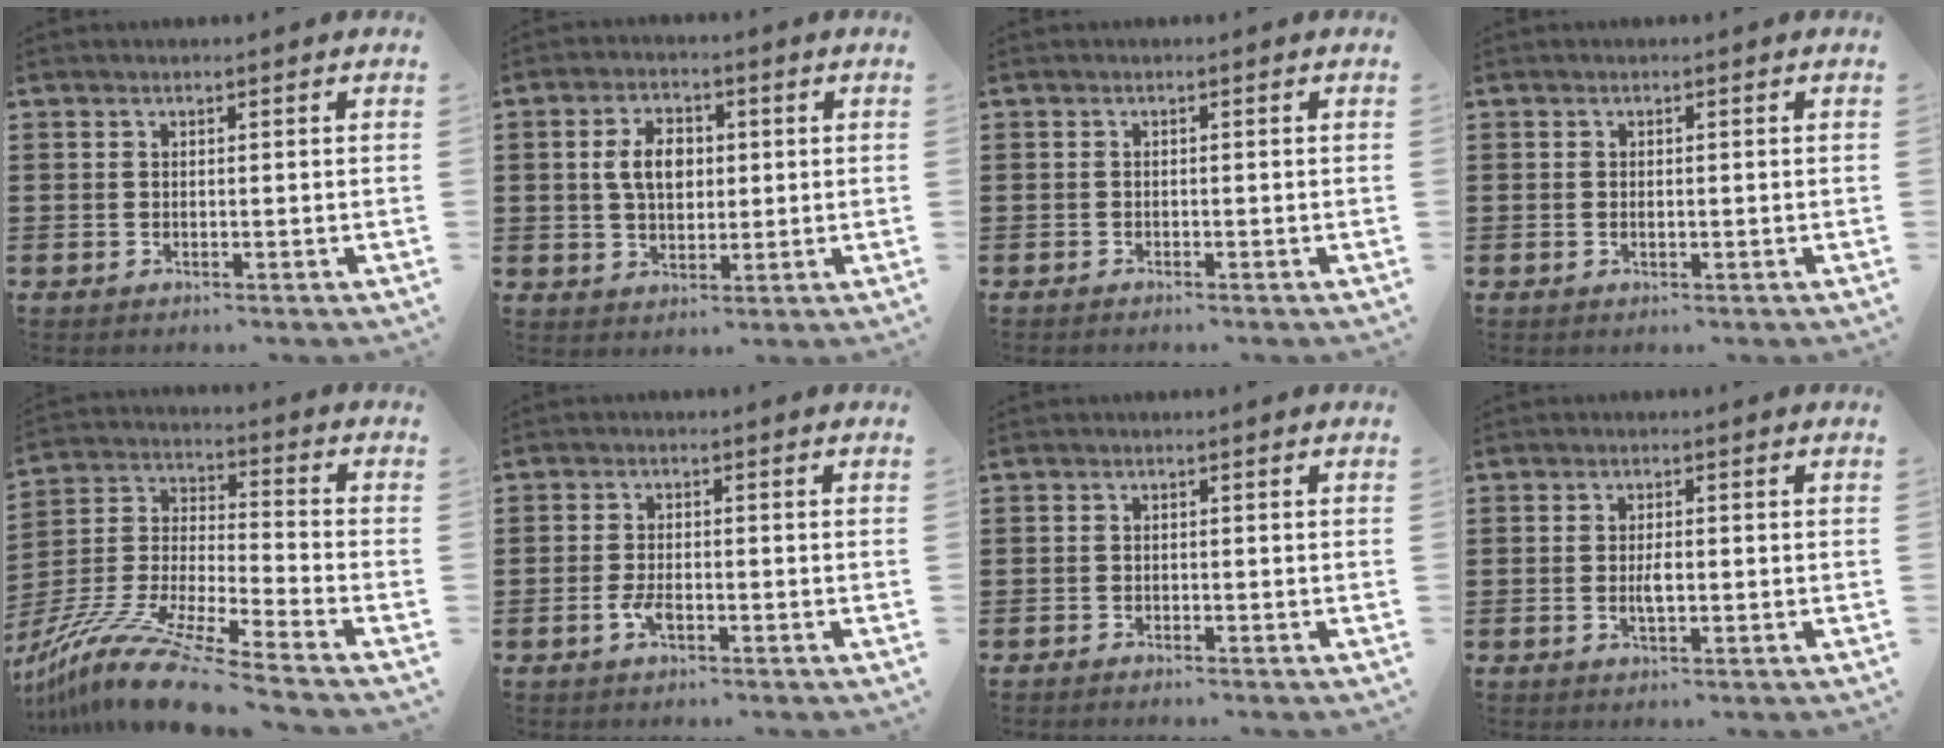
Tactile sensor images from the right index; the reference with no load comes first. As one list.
[{"total": 5.9, "force": [0.8, 3.8, 4.4], "torque": [-0.096, 0.010, 0.007]}, {"total": 0.6, "force": [-0.6, 0.0, 0.0], "torque": [-0.002, -0.001, -0.012]}, {"total": 0.7, "force": [0.0, 0.3, 0.6], "torque": [-0.013, -0.002, 0.000]}, {"total": 11.9, "force": [-10.6, -0.2, 5.4], "torque": [-0.126, 0.001, -0.217]}, {"total": 2.8, "force": [-1.3, 0.9, 2.3], "torque": [-0.057, -0.006, -0.027]}, {"total": 0.8, "force": [-0.8, 0.1, 0.0], "torque": [-0.003, 0.001, -0.017]}, {"total": 2.5, "force": [-0.2, 0.8, 2.4], "torque": [-0.051, -0.003, -0.007]}]